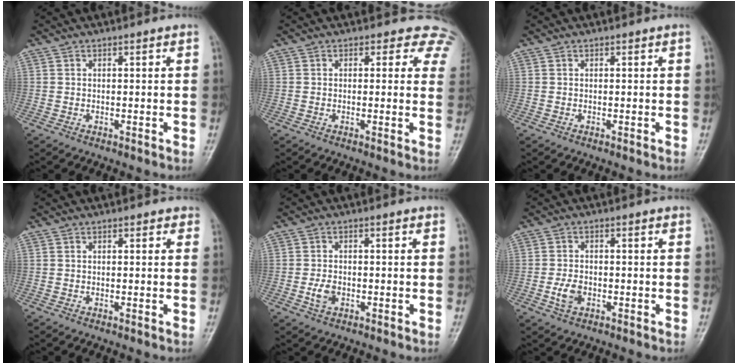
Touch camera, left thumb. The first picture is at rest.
{"total": 5.7, "force": [3.9, 3.6, 2.0], "torque": [0.016, -0.010, 0.017]}
{"total": 0.0}
{"total": 1.1, "force": [0.6, 0.6, 0.6], "torque": [0.000, 0.000, 0.002]}
{"total": 3.0, "force": [-1.0, 2.0, 2.0], "torque": [-0.037, 0.007, -0.018]}
{"total": 3.6, "force": [-1.3, 2.4, 2.4], "torque": [-0.045, 0.008, -0.022]}